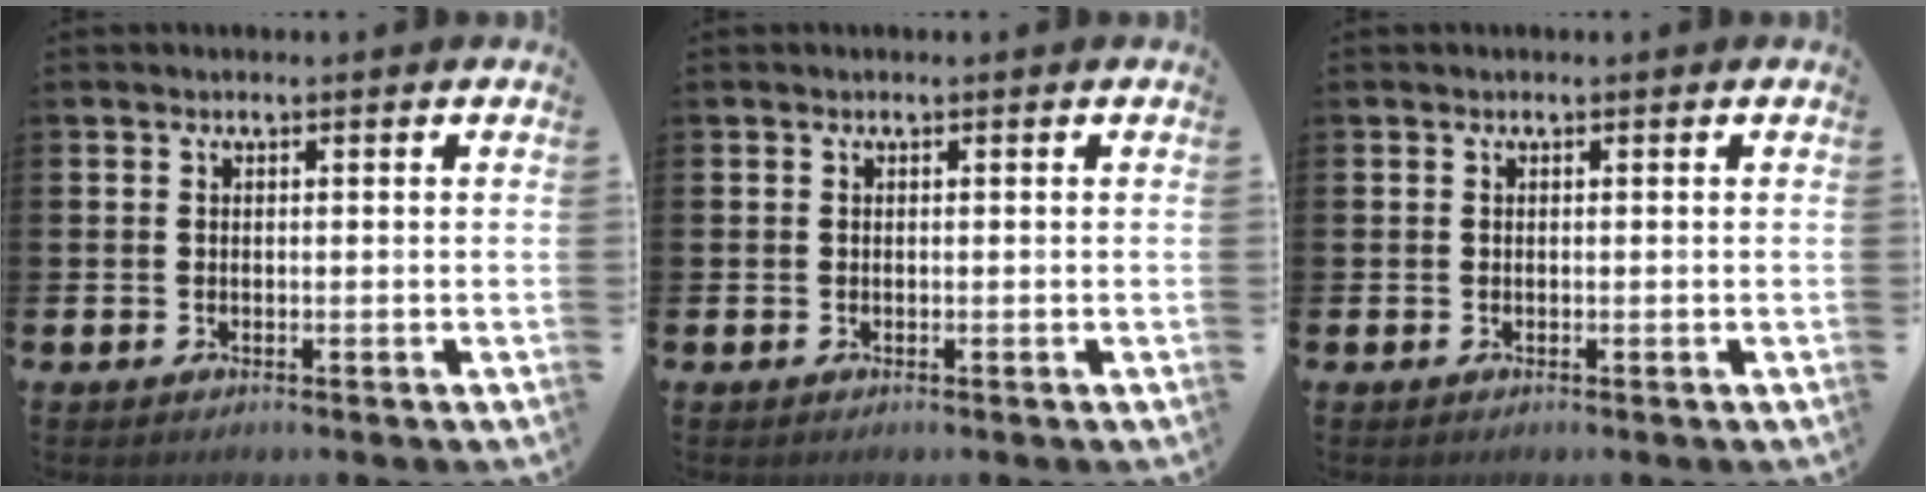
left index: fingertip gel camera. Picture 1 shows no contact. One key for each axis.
{"total": 0.0}
{"total": 0.0}